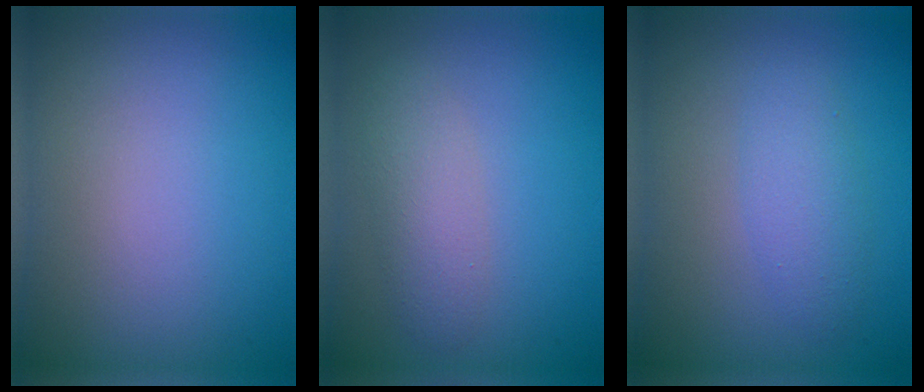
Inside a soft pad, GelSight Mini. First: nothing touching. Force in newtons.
{"total": 2.4, "press": 2.4, "slide": 0.1}
{"total": 2.2, "press": 2.2, "slide": 0.1}